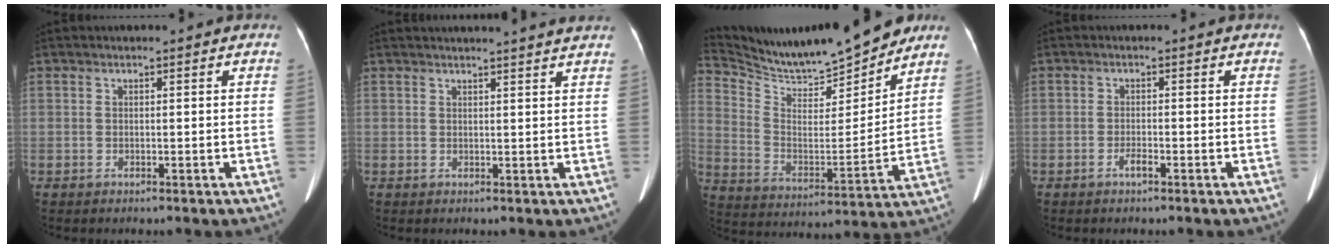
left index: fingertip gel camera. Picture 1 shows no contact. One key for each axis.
{"total": 9.4, "fx": 8.9, "fy": -0.7, "fz": 2.9, "tx": -0.035, "ty": 0.002, "tz": 0.086}
{"total": 17.3, "fx": 16.2, "fy": 2.0, "fz": 5.7, "tx": -0.116, "ty": -0.023, "tz": 0.268}
{"total": 1.1, "fx": -0.9, "fy": 0.0, "fz": 0.7, "tx": -0.018, "ty": -0.004, "tz": -0.017}